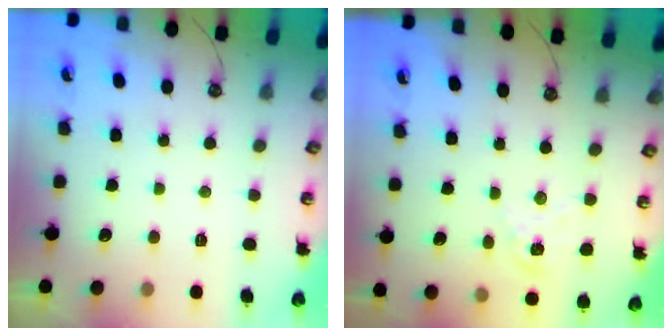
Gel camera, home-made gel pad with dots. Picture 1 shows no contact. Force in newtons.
{"total": 2.9, "press": 2.9, "slide": 0.3}